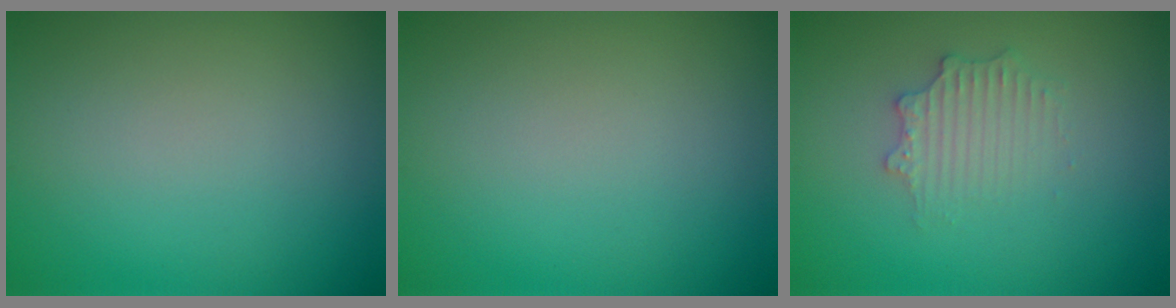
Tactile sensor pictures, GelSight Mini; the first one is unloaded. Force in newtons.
{"total": 0.0}
{"total": 2.2, "press": 2.2, "slide": 0.4}